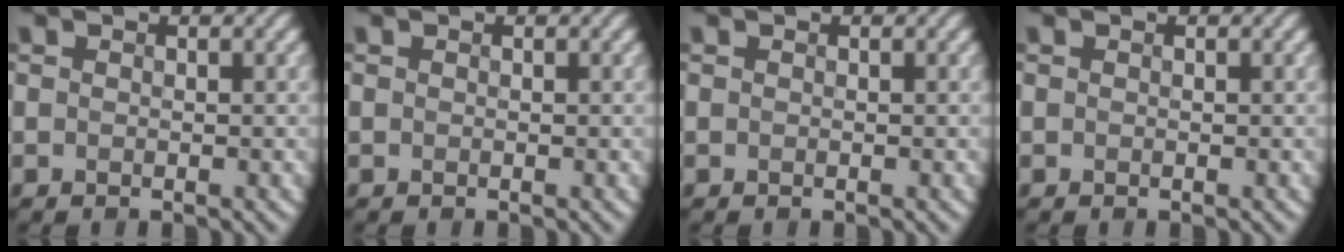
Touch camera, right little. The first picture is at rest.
{"total": 0.0}
{"total": 0.0}
{"total": 0.0}